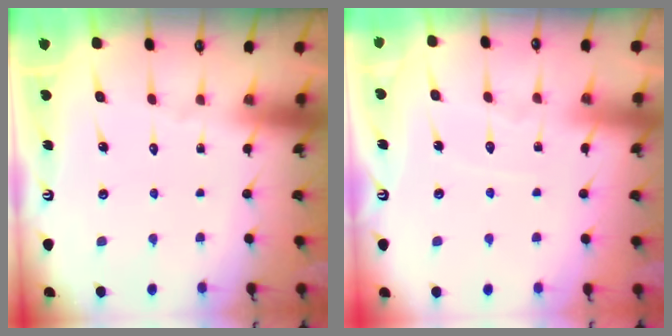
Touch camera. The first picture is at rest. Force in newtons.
{"total": 5.7, "press": 5.6, "slide": 0.6}